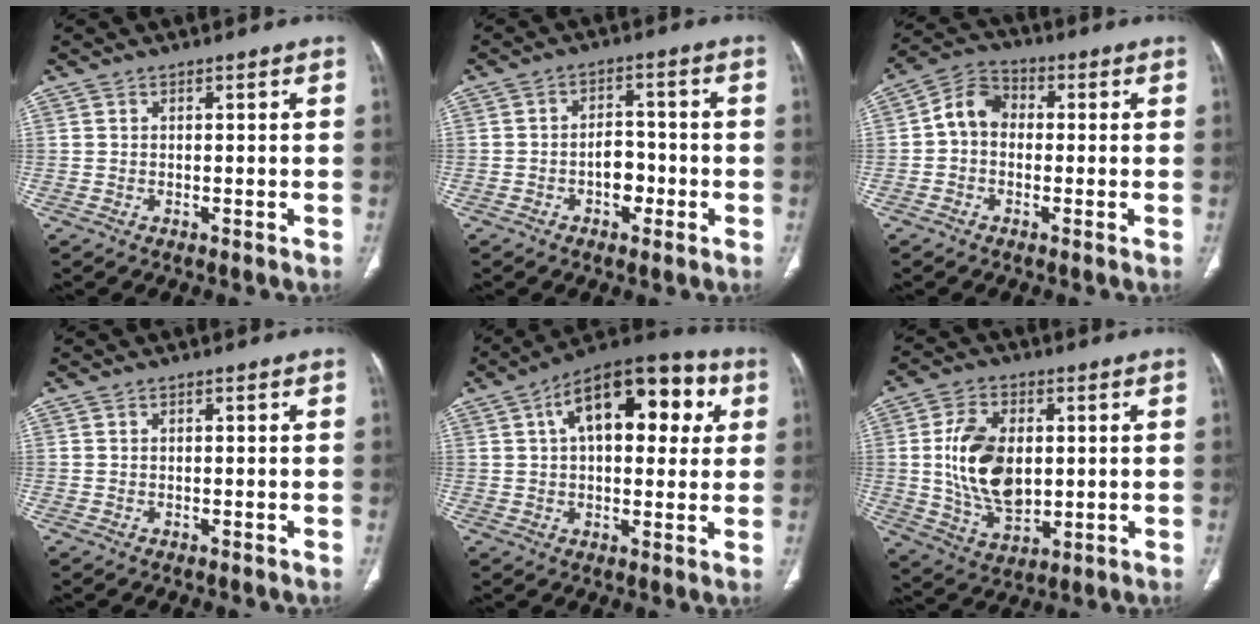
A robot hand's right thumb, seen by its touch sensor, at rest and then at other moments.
{"total": 5.1, "force": [-1.8, 3.4, 3.3], "torque": [-0.027, 0.022, -0.030]}
{"total": 6.7, "force": [-0.2, 5.4, 4.1], "torque": [-0.056, 0.023, -0.019]}
{"total": 0.0}
{"total": 20.2, "force": [6.1, 10.4, 16.1], "torque": [-0.198, 0.027, 0.082]}
{"total": 14.6, "force": [1.2, 9.2, 11.3], "torque": [-0.187, -0.010, 0.031]}